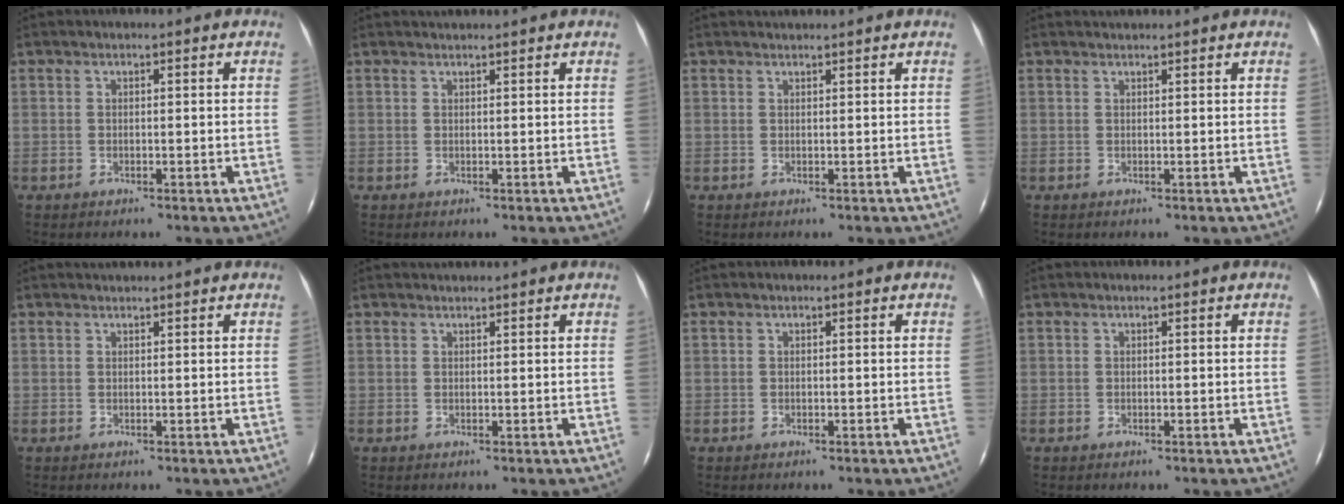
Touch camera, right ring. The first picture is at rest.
{"total": 1.3, "force": [1.2, -0.3, 0.3], "torque": [-0.013, -0.002, 0.018]}
{"total": 1.1, "force": [1.1, -0.2, 0.2], "torque": [-0.010, -0.001, 0.017]}
{"total": 1.0, "force": [1.0, -0.2, 0.2], "torque": [-0.011, -0.003, 0.015]}
{"total": 1.4, "force": [1.4, -0.1, 0.2], "torque": [-0.011, 0.000, 0.019]}
{"total": 1.1, "force": [1.0, -0.2, 0.1], "torque": [-0.009, -0.002, 0.017]}
{"total": 0.0}
{"total": 0.0}